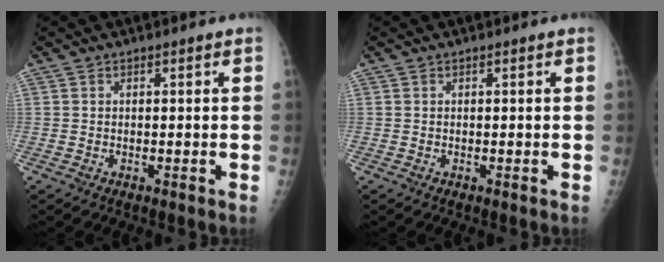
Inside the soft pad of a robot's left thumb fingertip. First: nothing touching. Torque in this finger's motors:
{"motor_torque": [0.01, 0.01, -0.02, -0.04, 0.00]}